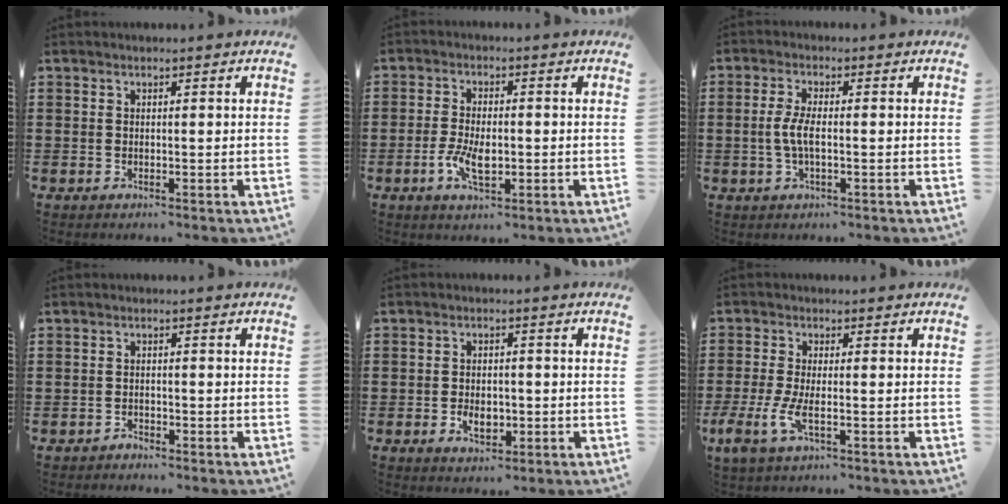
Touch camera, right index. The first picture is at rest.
{"total": 5.2, "force": [-1.2, 2.4, 4.5], "torque": [-0.090, 0.000, -0.022]}
{"total": 3.9, "force": [-0.5, 1.1, 3.7], "torque": [-0.090, -0.004, -0.018]}
{"total": 1.1, "force": [-1.0, 0.2, -0.1], "torque": [-0.003, 0.004, -0.024]}
{"total": 3.5, "force": [-0.9, 2.1, 2.5], "torque": [-0.041, -0.003, -0.017]}
{"total": 4.6, "force": [-1.6, 1.3, 4.1], "torque": [-0.107, -0.017, -0.036]}